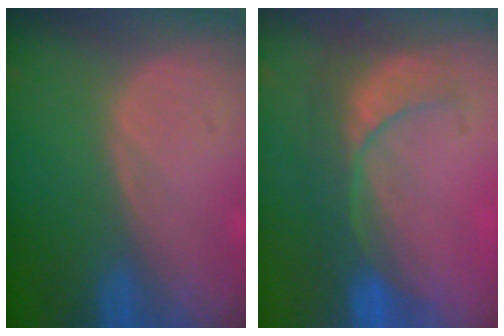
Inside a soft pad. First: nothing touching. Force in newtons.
{"total": 8.9, "press": 7.7, "slide": 4.5}